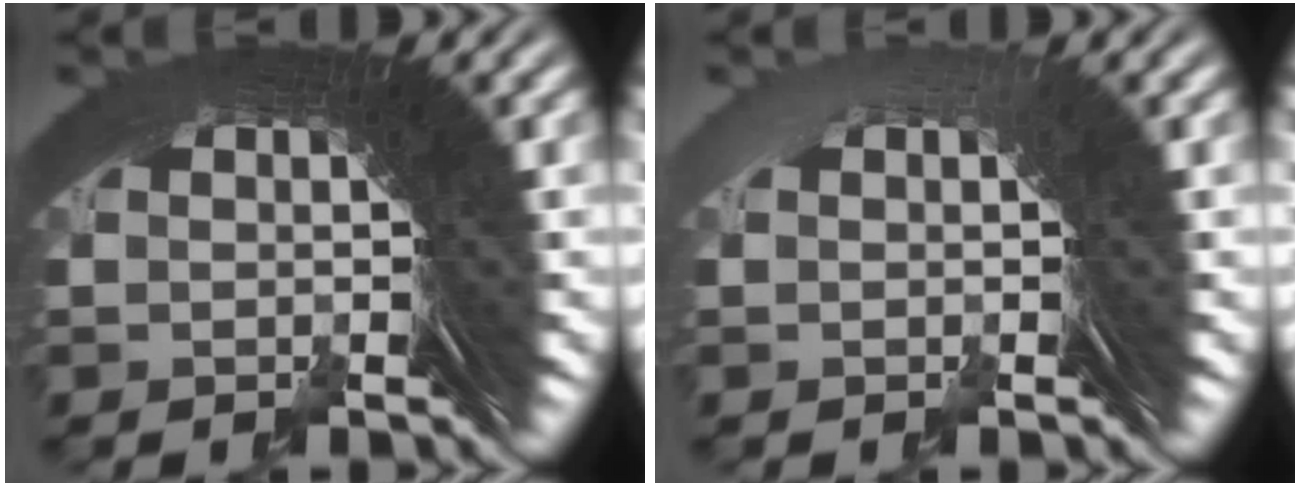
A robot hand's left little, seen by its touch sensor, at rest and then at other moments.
{"total": 0.9, "force": [-0.4, -0.8, -0.2], "torque": [0.009, 0.011, -0.009]}